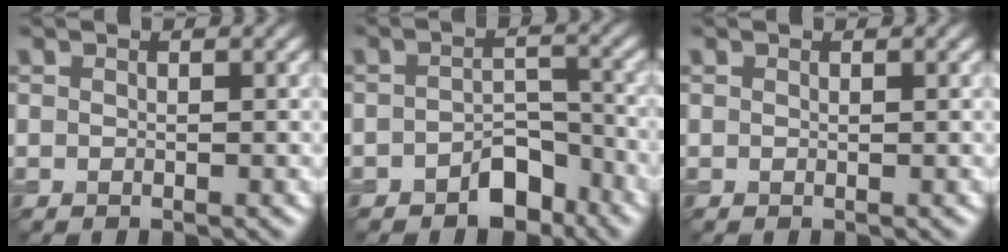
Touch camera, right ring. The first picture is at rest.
{"total": 3.7, "force": [-2.4, 2.1, 1.8], "torque": [-0.017, 0.009, -0.039]}
{"total": 0.0}